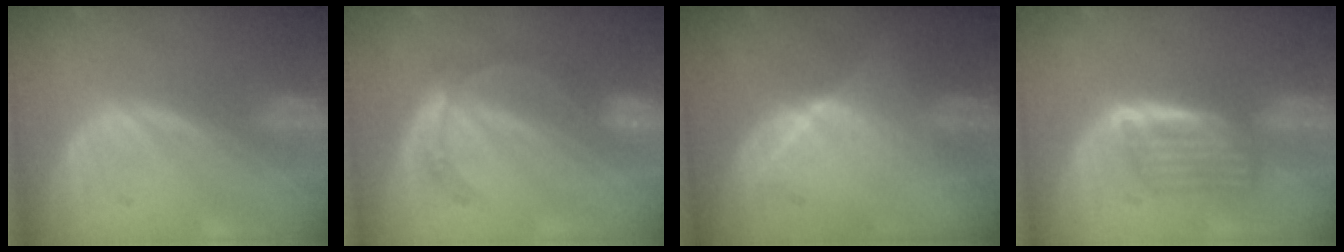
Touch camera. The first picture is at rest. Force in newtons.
{"total": 5.5, "press": 4.8, "slide": 2.6}
{"total": 6.4, "press": 6.1, "slide": 2.2}
{"total": 5.8, "press": 5.1, "slide": 2.9}